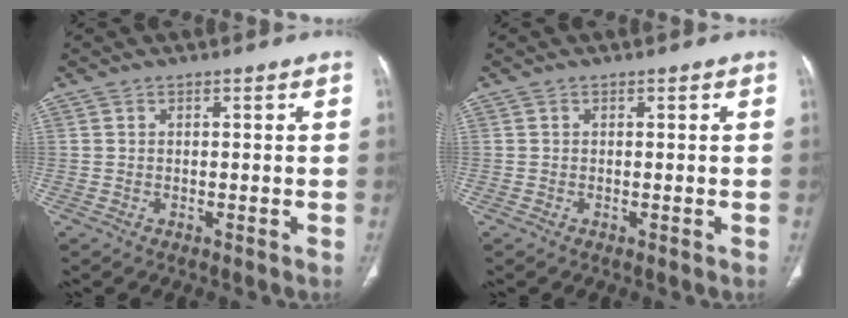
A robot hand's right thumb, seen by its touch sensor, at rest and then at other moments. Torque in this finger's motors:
{"motor_torque": [1.54, 0.12, -0.16, -0.45, -0.06]}